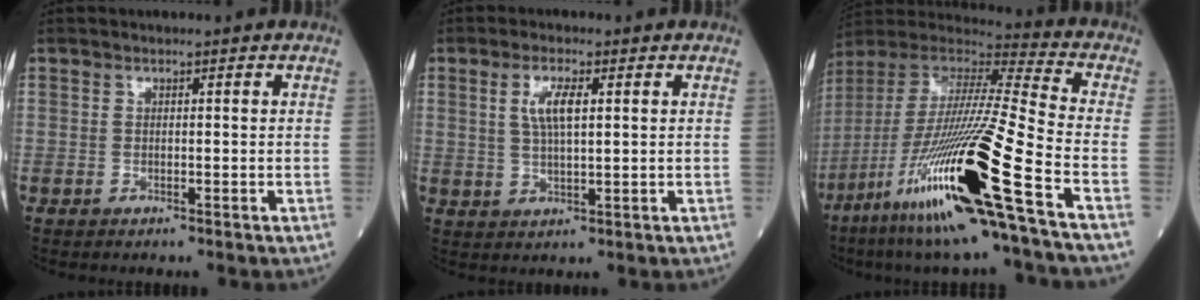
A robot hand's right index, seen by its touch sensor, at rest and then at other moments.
{"total": 4.7, "force": [1.5, 0.9, 4.4], "torque": [-0.090, 0.003, 0.033]}
{"total": 26.4, "force": [-12.1, -0.5, 23.5], "torque": [-0.468, -0.062, -0.230]}